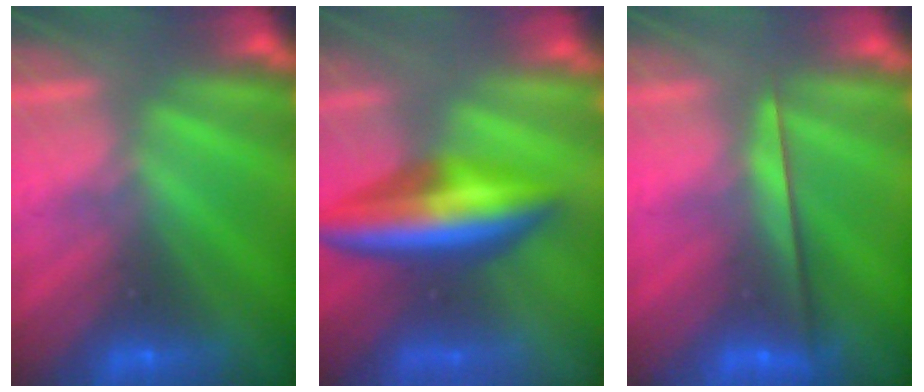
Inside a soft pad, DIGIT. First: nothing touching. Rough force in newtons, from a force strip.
{"total": 6.6}
{"total": 2.4}